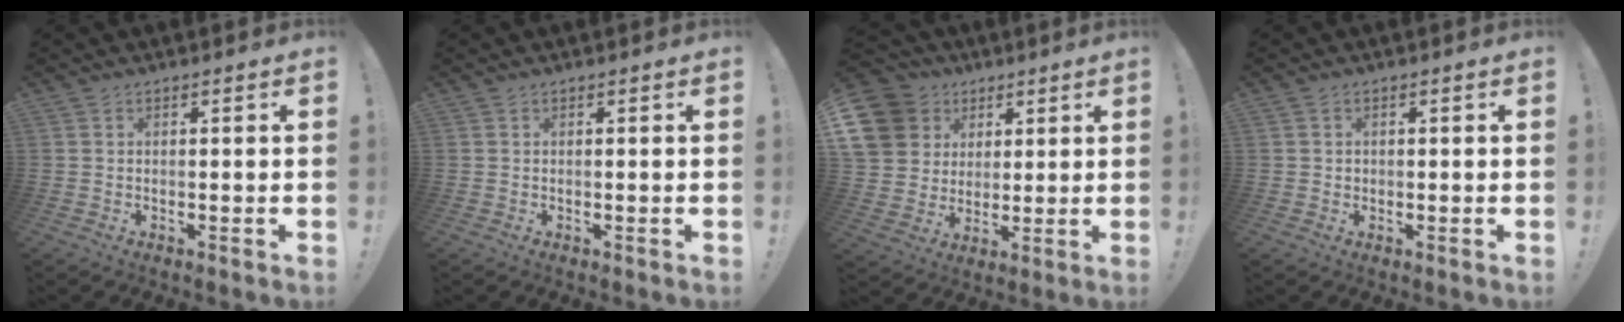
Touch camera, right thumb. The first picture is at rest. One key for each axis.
{"total": 0.0}
{"total": 14.1, "fx": 5.1, "fy": 12.0, "fz": 5.3, "tx": -0.079, "ty": -0.019, "tz": 0.107}
{"total": 0.9, "fx": 0.1, "fy": 0.9, "fz": 0.2, "tx": -0.009, "ty": 0.005, "tz": 0.002}